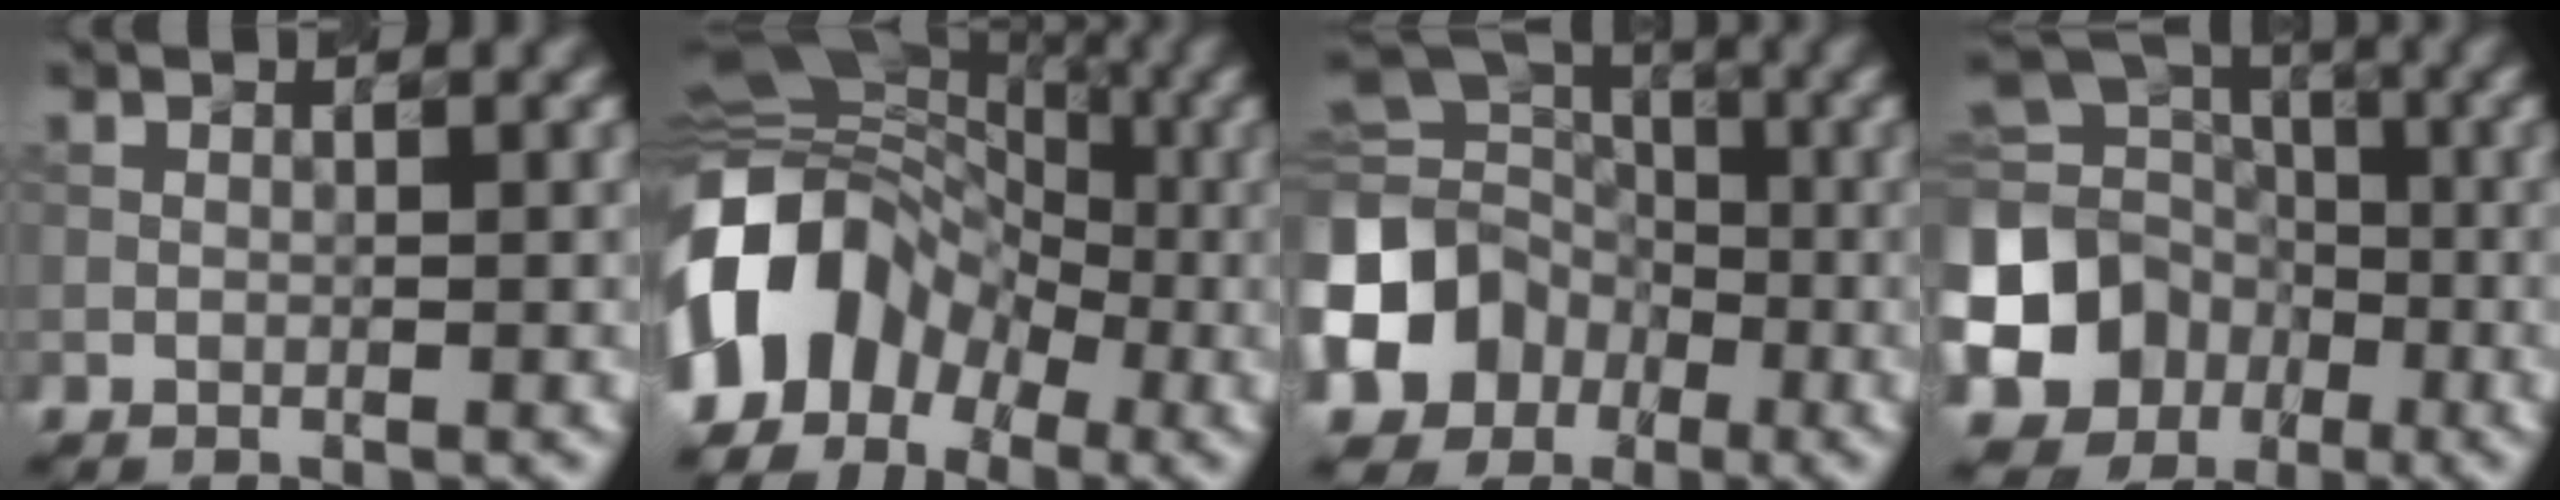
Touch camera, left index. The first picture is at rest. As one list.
[{"total": 13.3, "force": [-4.1, 9.7, 8.1], "torque": [-0.151, -0.004, -0.086]}, {"total": 13.2, "force": [-4.7, 11.1, 5.4], "torque": [-0.139, -0.020, -0.098]}, {"total": 18.1, "force": [-5.7, 16.0, 6.1], "torque": [-0.176, -0.028, -0.119]}]